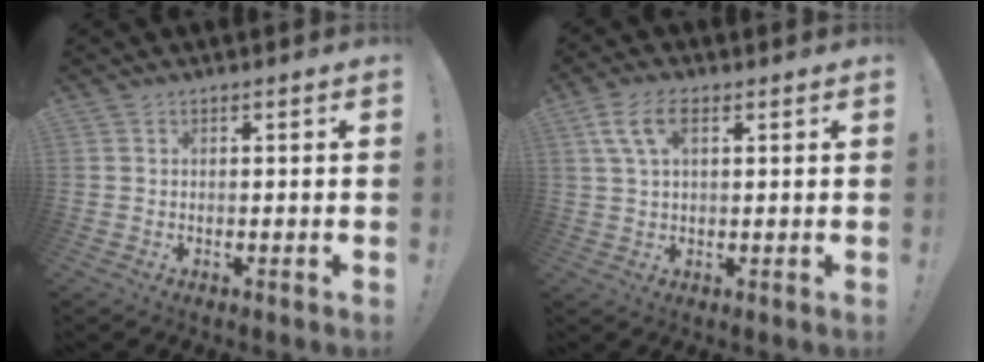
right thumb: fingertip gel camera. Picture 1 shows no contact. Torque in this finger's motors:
{"motor_torque": [0.69, 0.92, 0.62, 0.27, 0.01]}